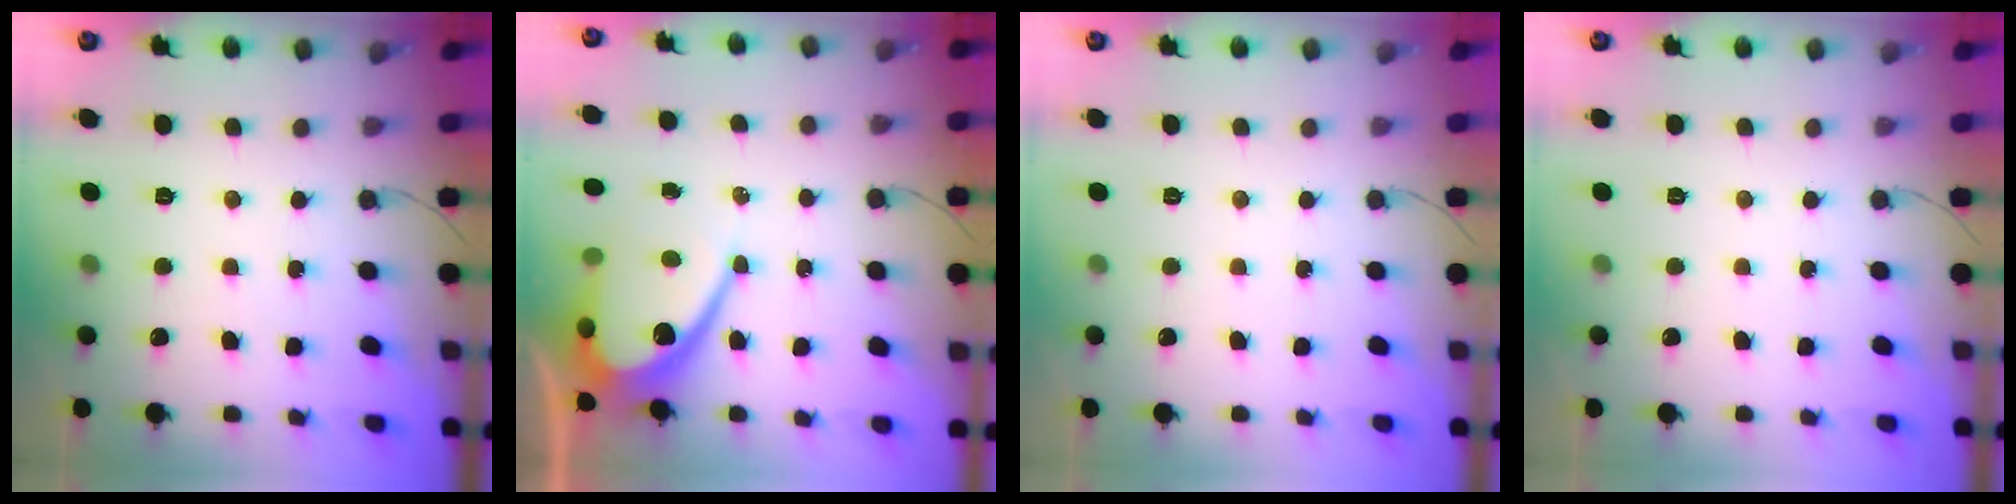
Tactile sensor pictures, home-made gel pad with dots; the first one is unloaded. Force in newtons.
{"total": 11.8, "press": 11.8, "slide": 0.7}
{"total": 0.0}
{"total": 0.0}